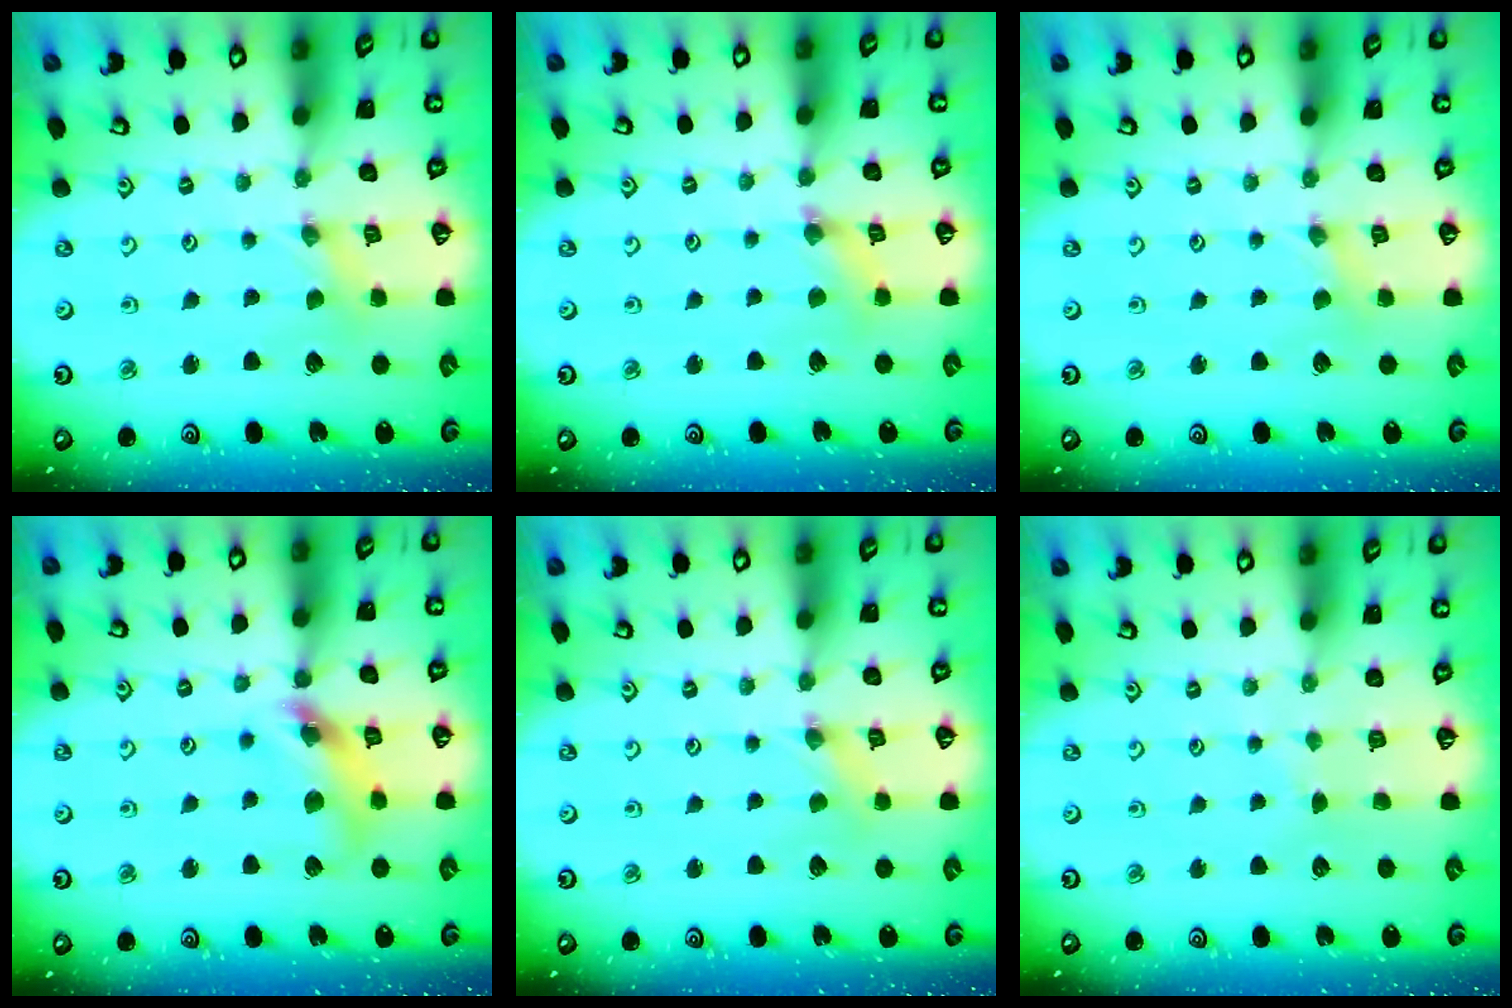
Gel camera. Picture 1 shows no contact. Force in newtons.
{"total": 2.4, "press": 2.4, "slide": 0.2}
{"total": 1.5, "press": 1.5, "slide": 0.2}
{"total": 10.7, "press": 10.6, "slide": 1.2}
{"total": 0.6, "press": 0.6, "slide": 0.2}
{"total": 1.7, "press": 1.7, "slide": 0.2}